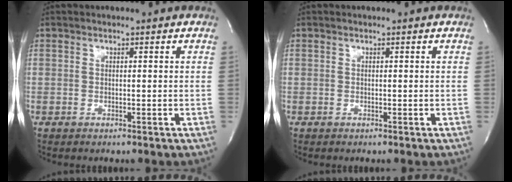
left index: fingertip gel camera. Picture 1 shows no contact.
{"total": 0.0}